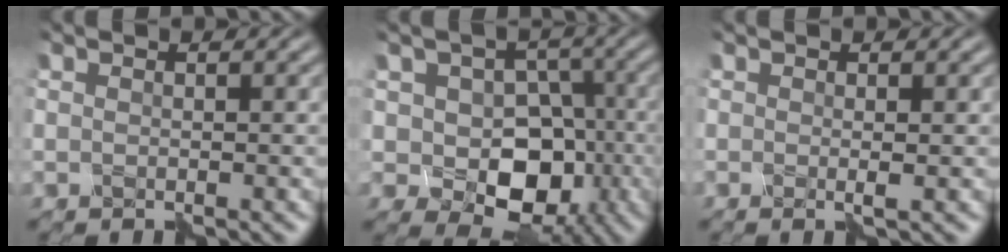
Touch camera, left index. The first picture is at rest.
{"total": 6.6, "force": [-2.1, 5.1, 3.7], "torque": [-0.048, -0.002, -0.044]}
{"total": 0.6, "force": [0.0, 0.0, 0.6], "torque": [-0.007, 0.000, -0.003]}